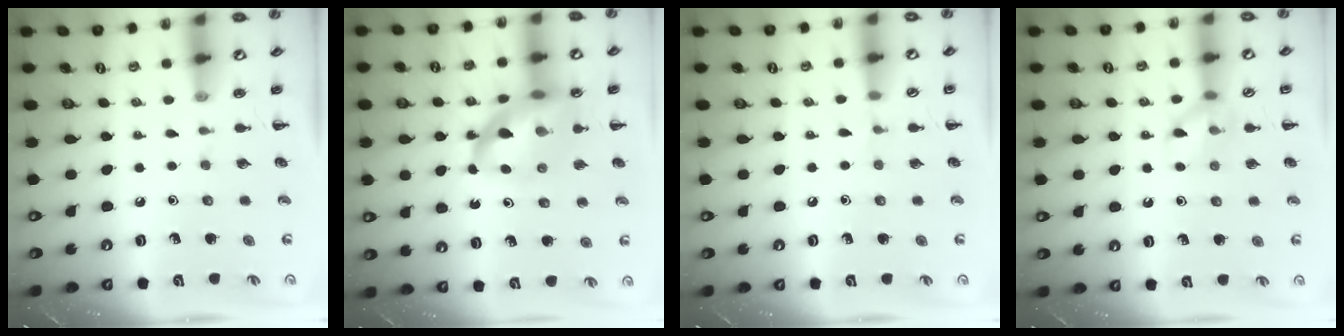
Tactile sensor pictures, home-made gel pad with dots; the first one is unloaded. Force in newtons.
{"total": 16.0, "press": 15.4, "slide": 4.1}
{"total": 3.6, "press": 3.3, "slide": 1.3}
{"total": 8.3, "press": 8.2, "slide": 1.3}